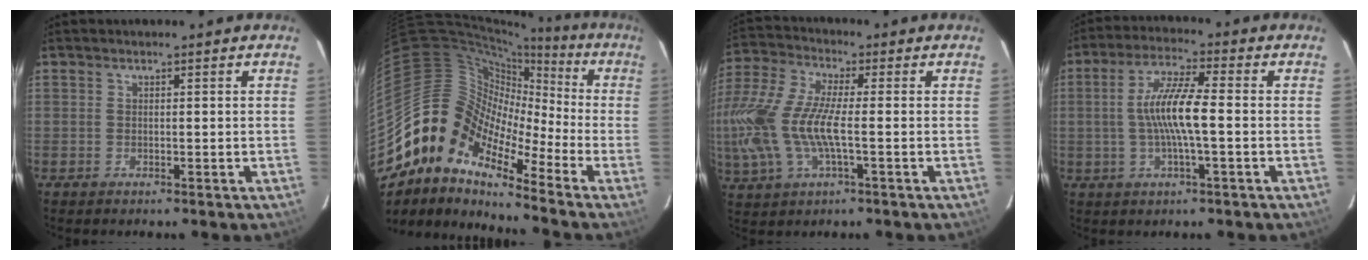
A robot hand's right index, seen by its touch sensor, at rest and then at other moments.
{"total": 11.9, "force": [-6.4, 7.7, 6.5], "torque": [-0.091, 0.014, -0.151]}
{"total": 17.5, "force": [-2.3, 6.2, 16.2], "torque": [-0.349, -0.005, -0.048]}
{"total": 9.4, "force": [-0.8, 1.1, 9.3], "torque": [-0.183, 0.006, -0.016]}